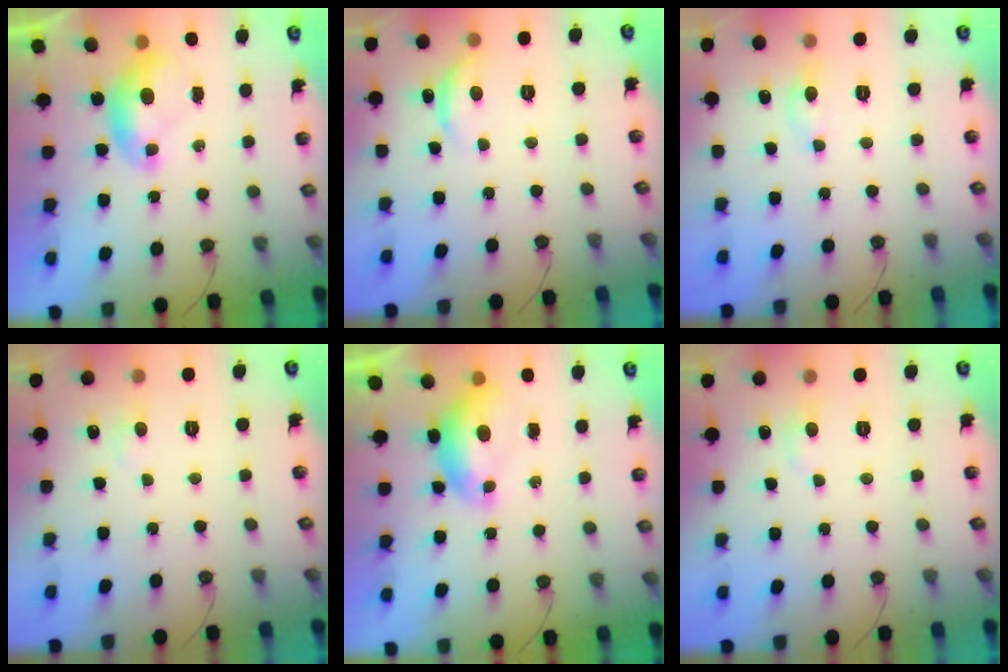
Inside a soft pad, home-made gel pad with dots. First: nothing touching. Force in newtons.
{"total": 3.8, "press": 3.8, "slide": 0.7}
{"total": 1.2, "press": 1.2, "slide": 0.2}
{"total": 1.5, "press": 1.2, "slide": 0.8}
{"total": 0.0}
{"total": 1.2, "press": 1.0, "slide": 0.7}